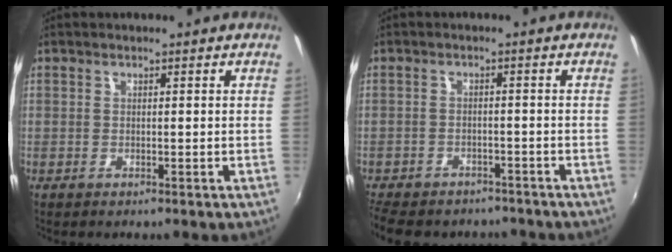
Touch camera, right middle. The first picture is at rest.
{"total": 11.8, "force": [-9.8, 5.0, 4.4], "torque": [-0.116, -0.017, -0.143]}